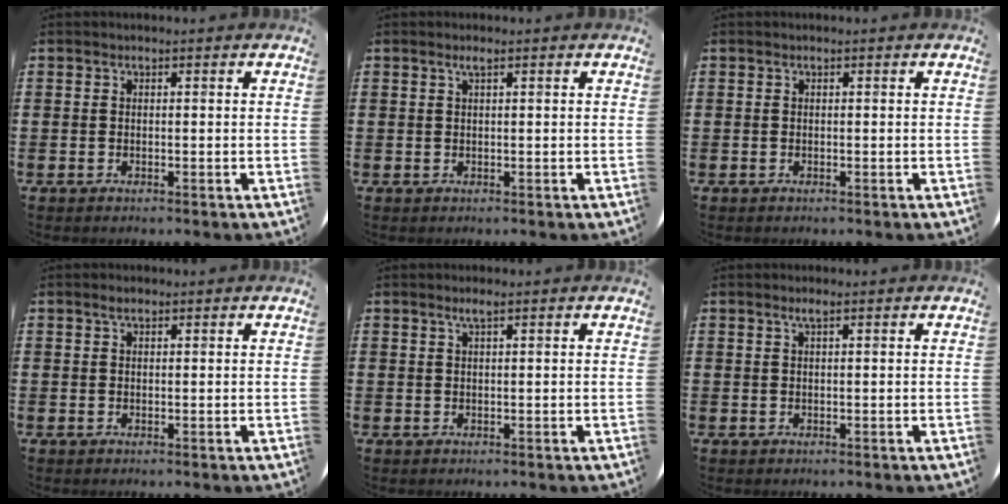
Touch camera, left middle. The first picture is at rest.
{"total": 1.0, "force": [0.5, 0.0, 0.8], "torque": [-0.015, 0.002, 0.008]}
{"total": 0.0}
{"total": 1.1, "force": [0.7, 0.4, 0.7], "torque": [-0.005, 0.002, 0.011]}
{"total": 1.5, "force": [1.0, 0.0, 1.1], "torque": [-0.022, 0.003, 0.016]}
{"total": 1.1, "force": [0.6, 0.0, 0.9], "torque": [-0.017, 0.003, 0.010]}